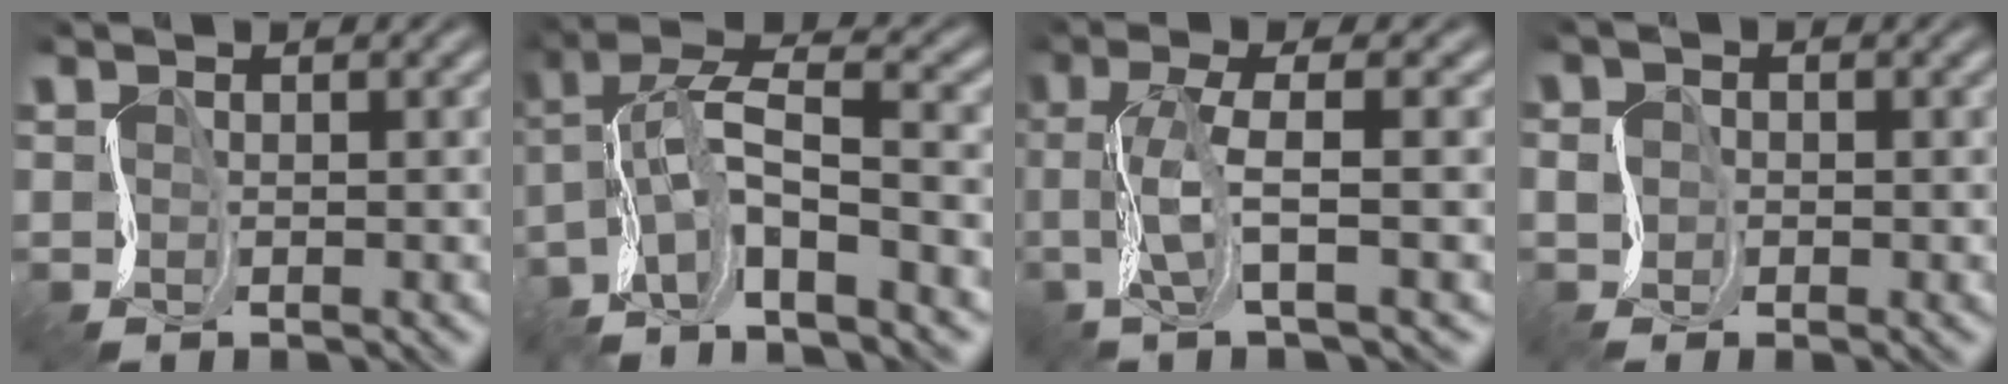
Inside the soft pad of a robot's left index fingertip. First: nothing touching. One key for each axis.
{"total": 6.2, "fx": -4.0, "fy": 0.6, "fz": 4.7, "tx": -0.072, "ty": 0.001, "tz": -0.082}
{"total": 4.6, "fx": -1.5, "fy": 0.0, "fz": 4.4, "tx": -0.075, "ty": -0.008, "tz": -0.027}
{"total": 1.7, "fx": -1.7, "fy": 0.3, "fz": -0.3, "tx": 0.009, "ty": -0.012, "tz": -0.026}